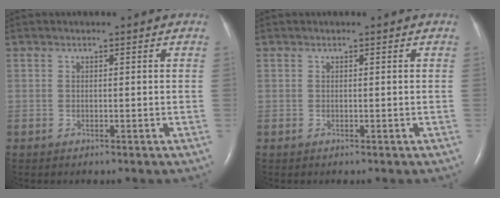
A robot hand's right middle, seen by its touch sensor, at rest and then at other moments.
{"total": 0.0}